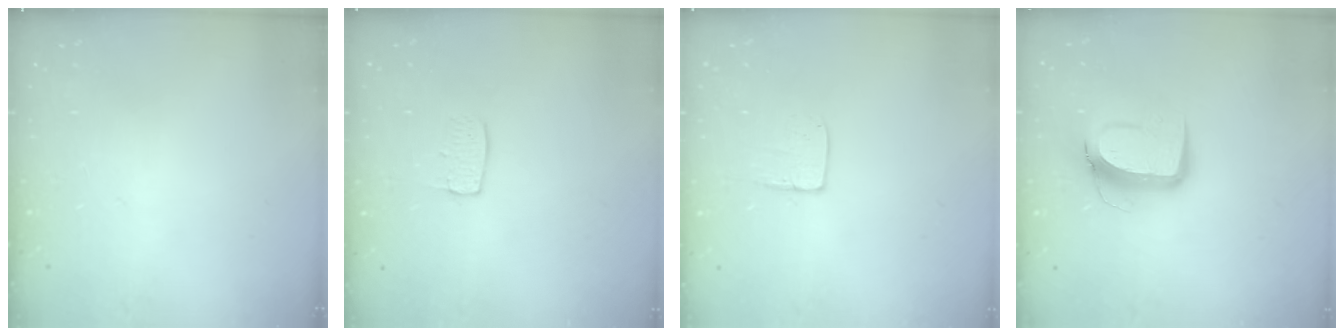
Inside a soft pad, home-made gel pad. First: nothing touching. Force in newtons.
{"total": 6.7, "press": 6.6, "slide": 0.4}
{"total": 6.8, "press": 6.8, "slide": 0.5}
{"total": 10.9, "press": 10.9, "slide": 1.2}